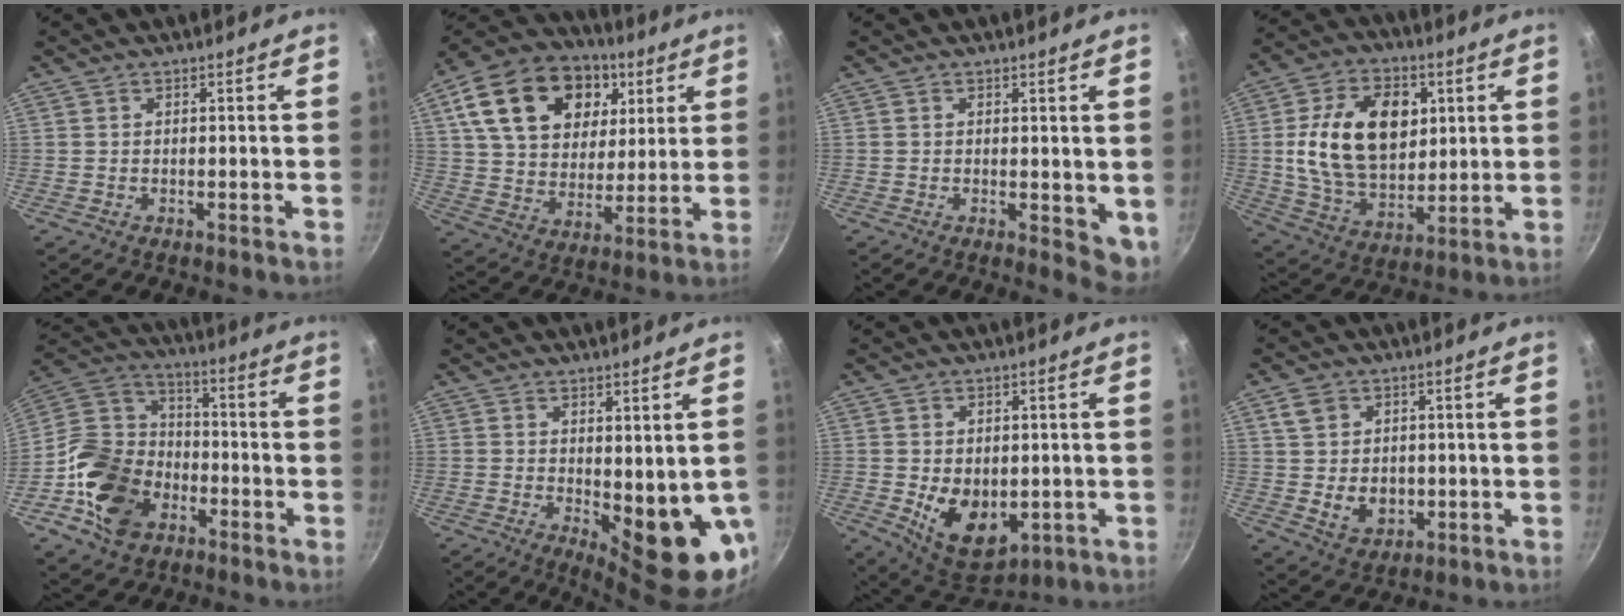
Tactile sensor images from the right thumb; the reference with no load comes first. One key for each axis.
{"total": 24.3, "fx": 9.2, "fy": 16.9, "fz": 14.8, "tx": -0.247, "ty": -0.005, "tz": 0.155}
{"total": 4.7, "fx": 0.6, "fy": 2.5, "fz": 3.9, "tx": -0.046, "ty": -0.010, "tz": 0.009}
{"total": 20.0, "fx": 3.8, "fy": 13.3, "fz": 14.4, "tx": -0.224, "ty": -0.006, "tz": 0.068}
{"total": 17.8, "fx": -7.1, "fy": 13.2, "fz": 9.7, "tx": -0.160, "ty": 0.051, "tz": -0.142}
{"total": 10.4, "fx": 0.1, "fy": 4.0, "fz": 9.6, "tx": -0.108, "ty": -0.020, "tz": 0.014}
{"total": 11.8, "fx": -1.9, "fy": 8.0, "fz": 8.5, "tx": -0.103, "ty": -0.016, "tz": -0.008}
{"total": 8.0, "fx": 0.0, "fy": 6.6, "fz": 4.5, "tx": -0.052, "ty": -0.005, "tz": 0.006}